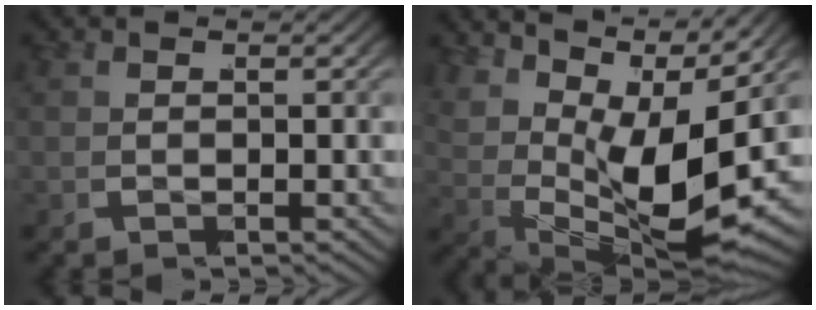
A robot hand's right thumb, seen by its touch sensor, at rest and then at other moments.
{"total": 14.2, "force": [3.4, 8.3, 11.0], "torque": [-0.199, -0.021, 0.059]}